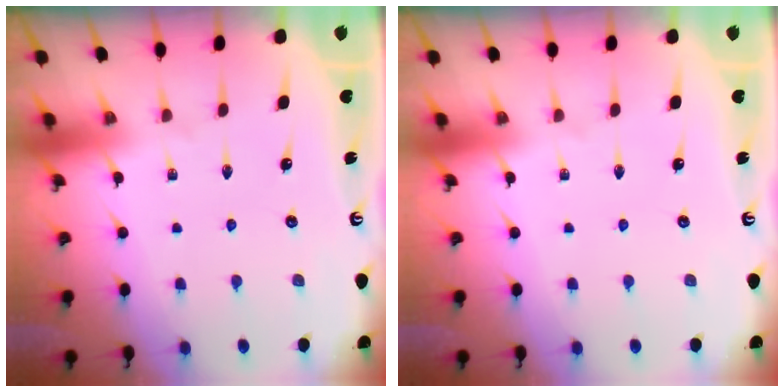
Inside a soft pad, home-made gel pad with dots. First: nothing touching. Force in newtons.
{"total": 0.0}